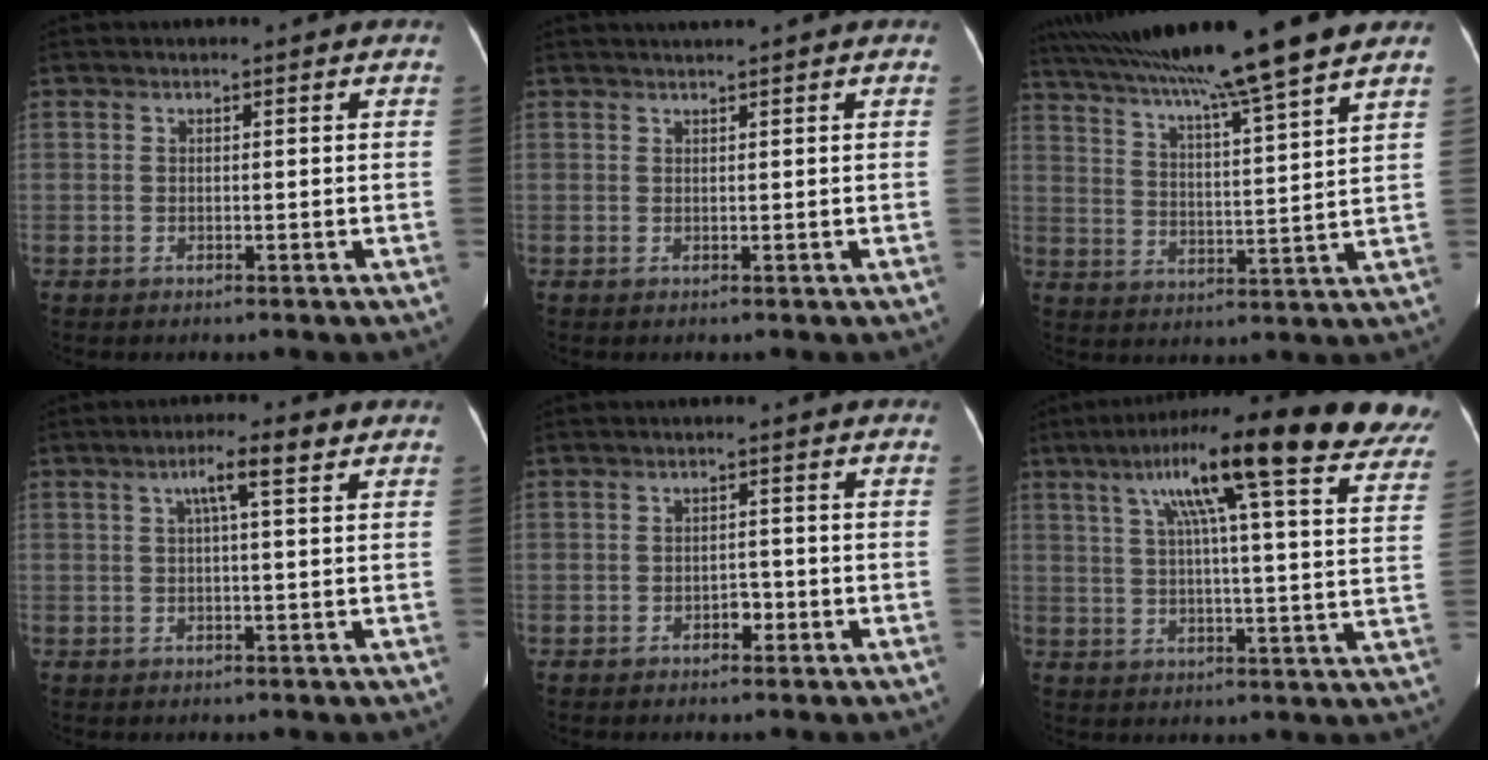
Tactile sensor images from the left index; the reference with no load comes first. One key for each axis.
{"total": 1.2, "fx": 1.1, "fy": -0.4, "fz": 0.3, "tx": -0.007, "ty": 0.004, "tz": 0.025}
{"total": 18.7, "fx": 15.4, "fy": -1.8, "fz": 10.4, "tx": -0.181, "ty": 0.003, "tz": 0.240}
{"total": 4.5, "fx": 2.1, "fy": 0.1, "fz": 4.0, "tx": -0.070, "ty": 0.015, "tz": 0.032}
{"total": 1.6, "fx": -0.9, "fy": 1.0, "fz": 0.9, "tx": -0.010, "ty": 0.004, "tz": -0.014}
{"total": 25.0, "fx": 16.5, "fy": 2.7, "fz": 18.6, "tx": -0.271, "ty": 0.038, "tz": 0.211}